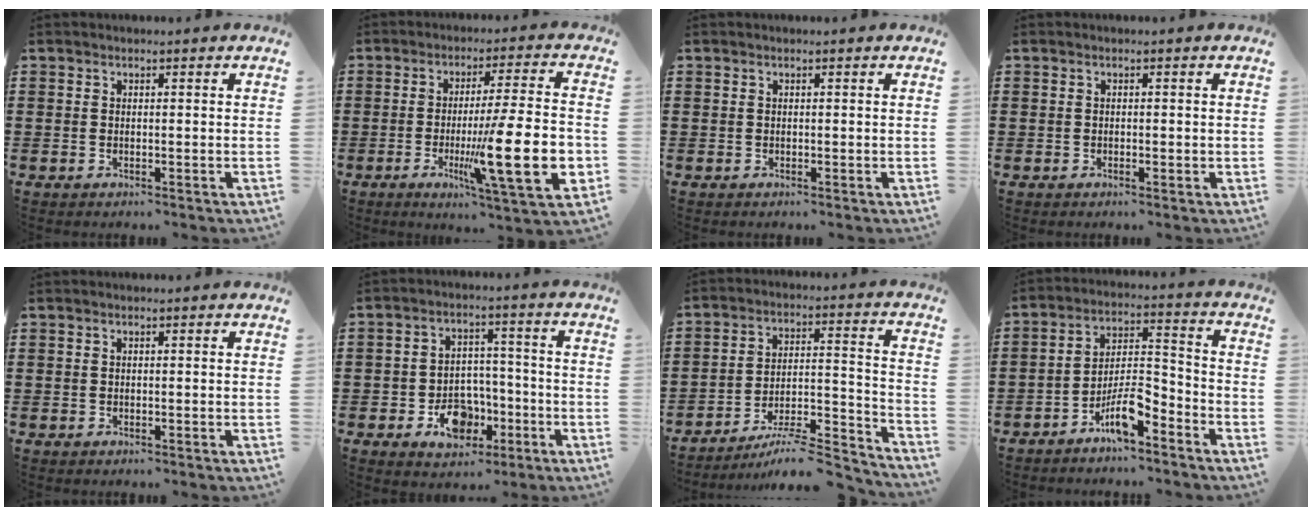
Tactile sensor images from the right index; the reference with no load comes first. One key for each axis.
{"total": 16.6, "fx": -3.7, "fy": 2.8, "fz": 15.9, "tx": -0.260, "ty": -0.016, "tz": -0.055}
{"total": 0.0}
{"total": 0.0}
{"total": 0.0}
{"total": 7.8, "fx": -3.5, "fy": 5.6, "fz": 4.2, "tx": -0.059, "ty": 0.018, "tz": -0.062}
{"total": 6.8, "fx": -5.9, "fy": 0.9, "fz": 3.2, "tx": -0.046, "ty": -0.002, "tz": -0.115}
{"total": 7.5, "fx": -5.4, "fy": 2.0, "fz": 4.8, "tx": -0.097, "ty": 0.003, "tz": -0.103}